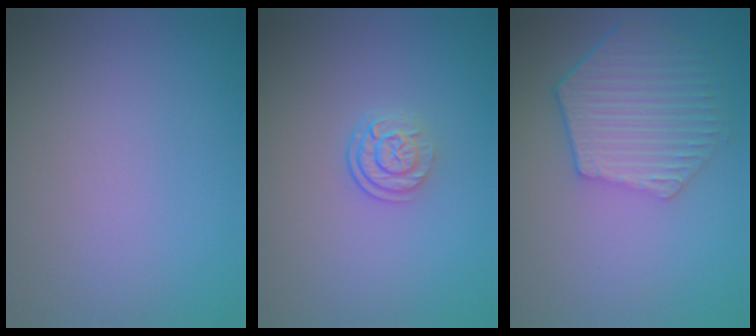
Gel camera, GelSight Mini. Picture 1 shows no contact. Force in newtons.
{"total": 2.5, "press": 1.8, "slide": 1.8}
{"total": 5.9, "press": 4.6, "slide": 3.8}